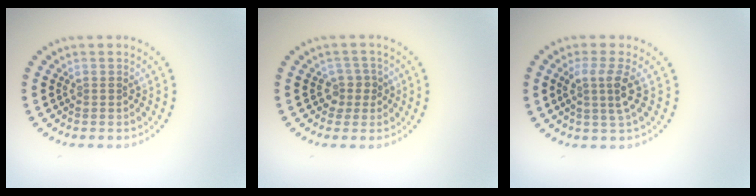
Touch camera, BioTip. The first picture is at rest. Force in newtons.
{"total": 1.7, "press": 1.3, "slide": 1.1}
{"total": 2.6, "press": 2.0, "slide": 1.8}